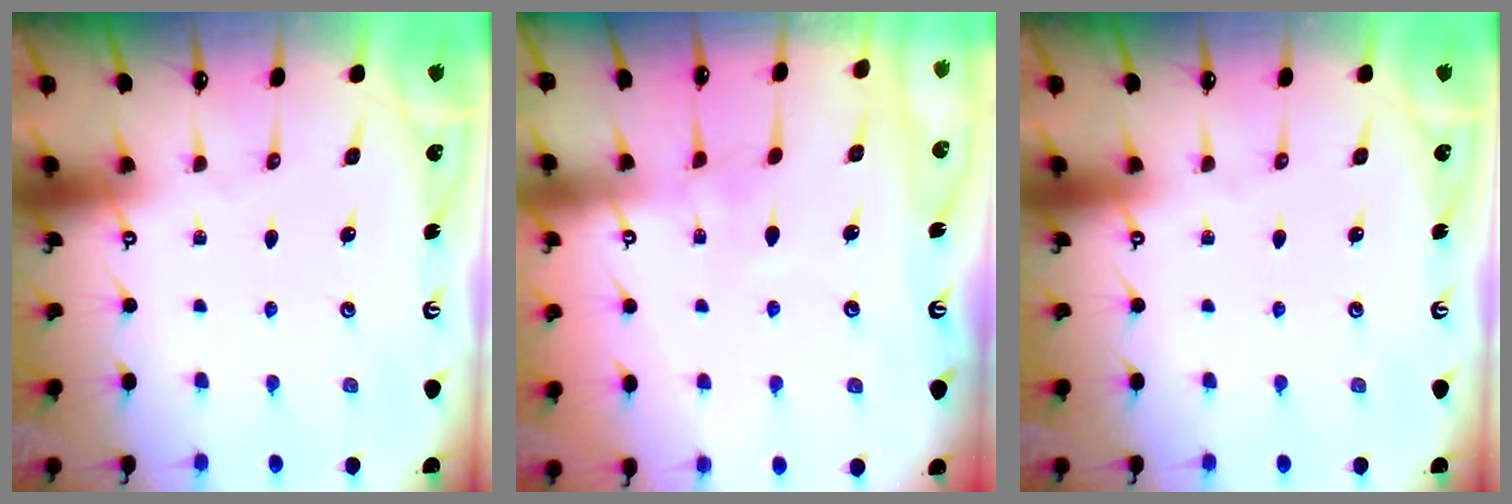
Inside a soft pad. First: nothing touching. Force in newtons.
{"total": 3.6, "press": 3.6, "slide": 0.2}
{"total": 0.0}